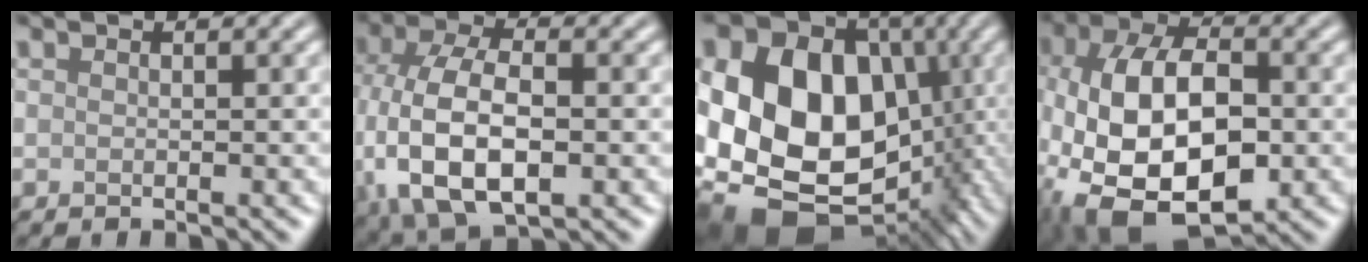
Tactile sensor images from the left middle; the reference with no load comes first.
{"total": 11.4, "force": [-1.8, 6.3, 9.3], "torque": [-0.211, -0.012, -0.029]}
{"total": 20.0, "force": [-1.5, 15.4, 12.7], "torque": [-0.217, 0.001, -0.031]}
{"total": 13.0, "force": [-3.0, 7.5, 10.1], "torque": [-0.210, -0.017, -0.053]}